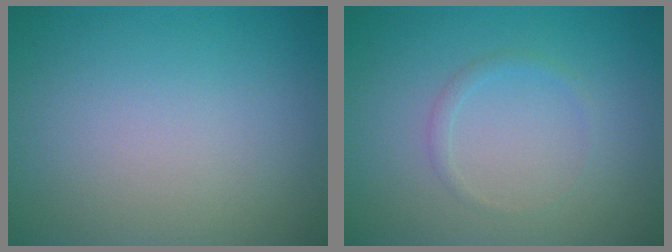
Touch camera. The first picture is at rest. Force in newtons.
{"total": 0.9, "press": 0.9, "slide": 0.0}